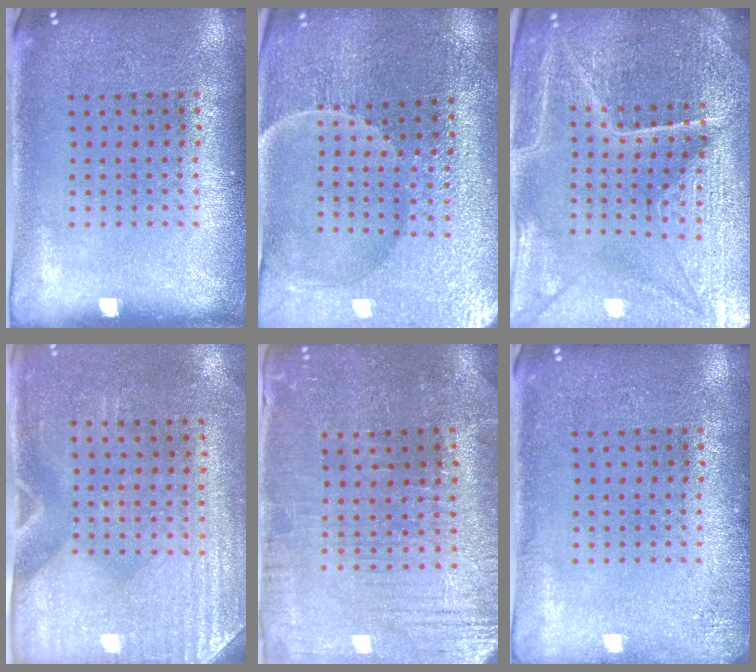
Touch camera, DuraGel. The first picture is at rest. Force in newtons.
{"total": 3.6, "press": 3.6, "slide": 0.4}
{"total": 5.6, "press": 5.1, "slide": 2.2}
{"total": 3.0, "press": 2.6, "slide": 1.5}
{"total": 0.9, "press": 0.8, "slide": 0.4}
{"total": 1.4, "press": 1.4, "slide": 0.2}